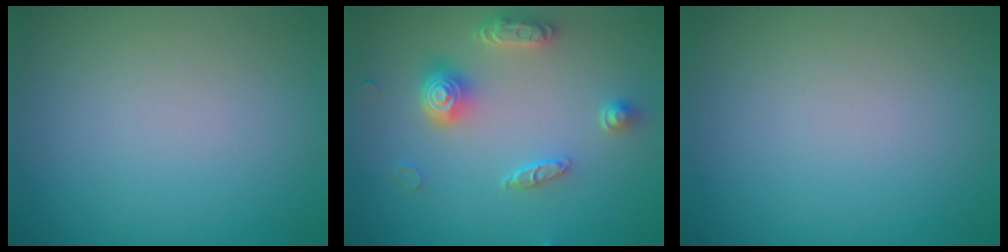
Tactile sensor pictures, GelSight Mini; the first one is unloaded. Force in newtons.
{"total": 4.5, "press": 3.6, "slide": 2.7}
{"total": 0.0}